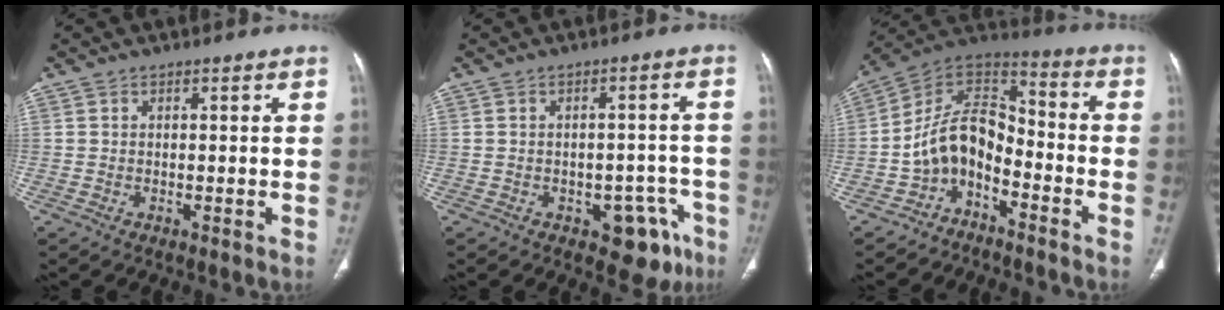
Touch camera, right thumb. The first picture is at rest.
{"total": 8.3, "force": [-4.4, 4.8, 5.0], "torque": [-0.021, 0.032, -0.050]}
{"total": 11.3, "force": [-5.4, 7.2, 6.8], "torque": [-0.099, 0.088, -0.112]}